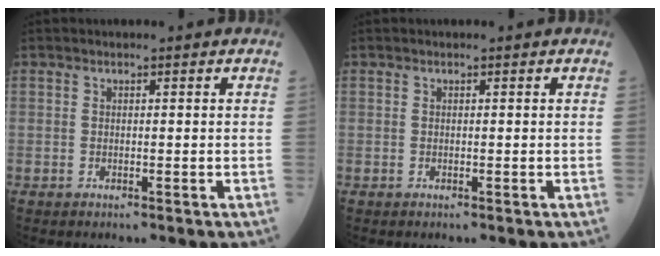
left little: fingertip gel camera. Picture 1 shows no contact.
{"total": 0.0}